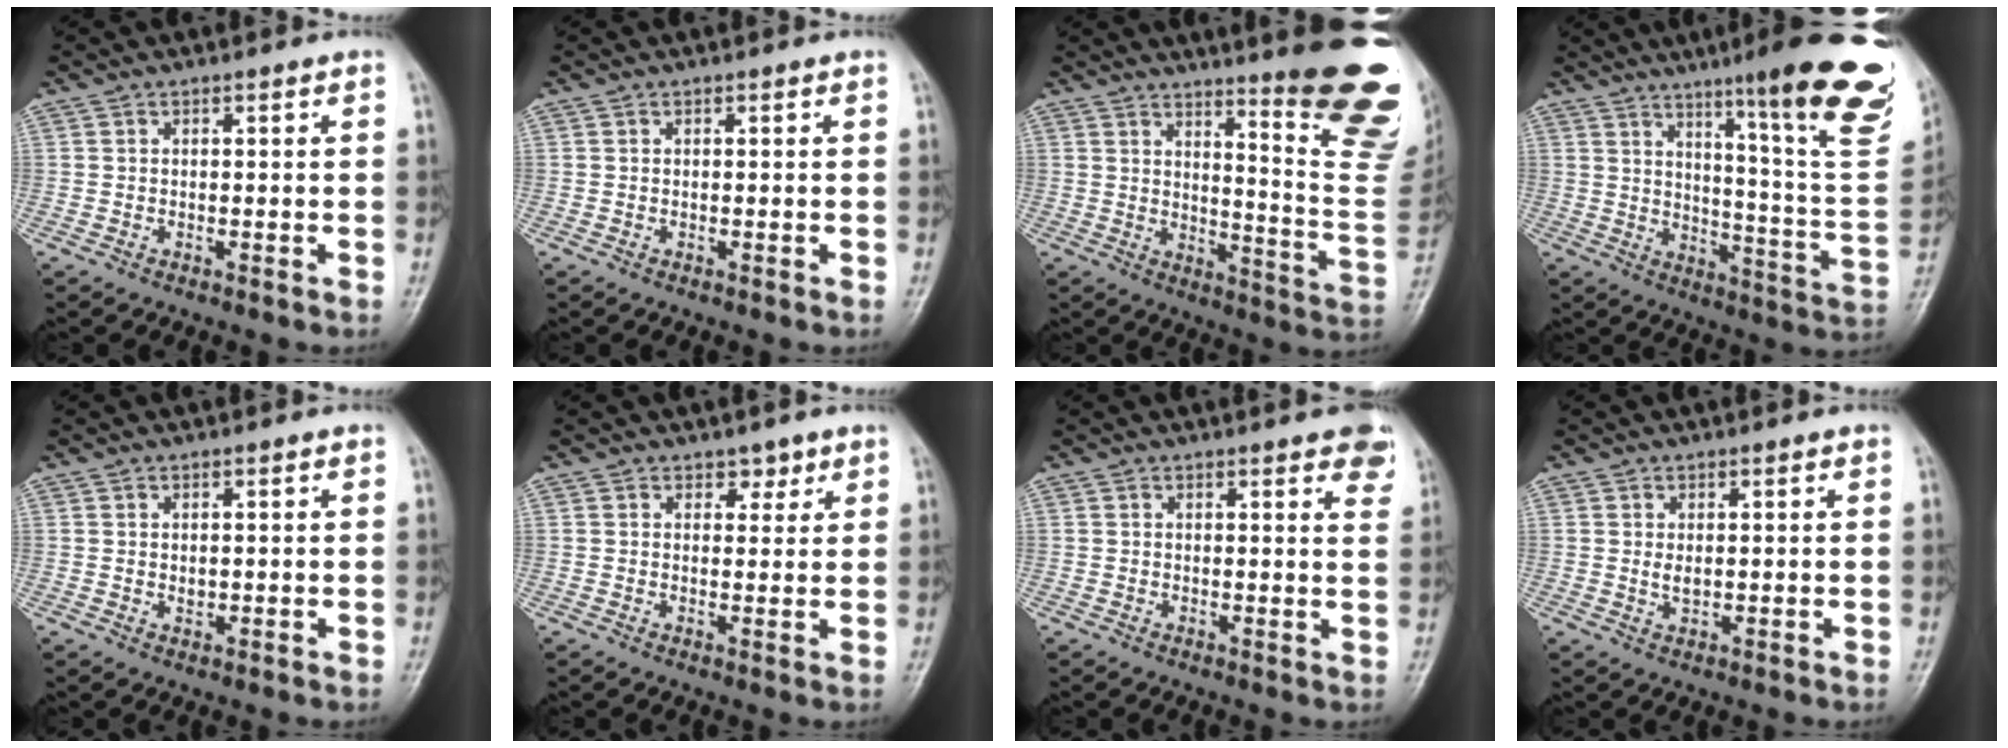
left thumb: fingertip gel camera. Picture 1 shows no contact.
{"total": 0.0}
{"total": 23.1, "force": [14.5, 3.9, 17.5], "torque": [-0.189, -0.111, 0.185]}
{"total": 24.8, "force": [14.6, 2.8, 19.9], "torque": [-0.241, -0.074, 0.202]}
{"total": 1.2, "force": [0.3, 0.8, 0.8], "torque": [-0.009, -0.004, 0.007]}
{"total": 2.5, "force": [1.8, 1.6, 0.9], "torque": [0.009, -0.010, 0.023]}
{"total": 6.8, "force": [4.7, 1.9, 4.6], "torque": [-0.037, -0.014, 0.047]}
{"total": 1.8, "force": [0.5, 1.0, 1.4], "torque": [-0.021, -0.006, 0.012]}